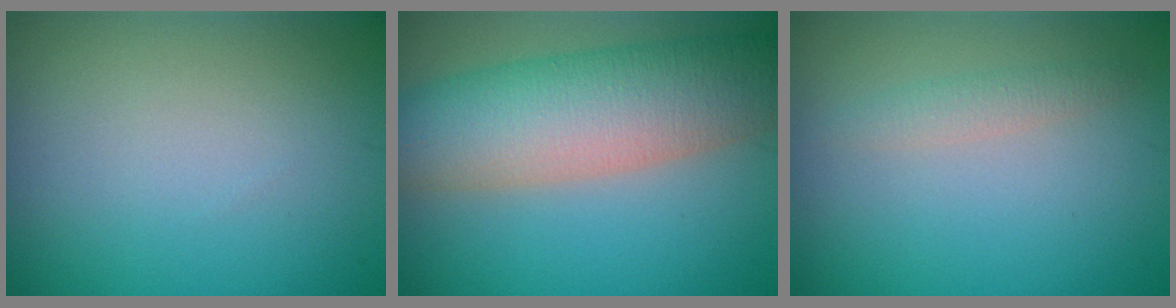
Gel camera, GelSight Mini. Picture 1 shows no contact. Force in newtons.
{"total": 9.4, "press": 9.4, "slide": 0.3}
{"total": 1.3, "press": 1.3, "slide": 0.1}